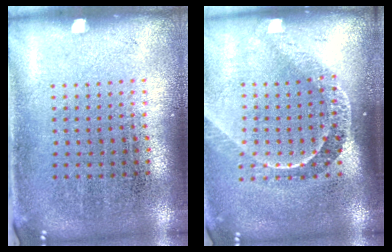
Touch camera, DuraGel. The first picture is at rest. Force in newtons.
{"total": 2.1, "press": 1.5, "slide": 1.5}